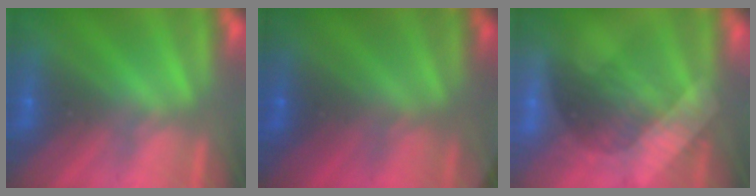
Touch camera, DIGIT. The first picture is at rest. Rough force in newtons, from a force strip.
{"total": 2.8}
{"total": 3.0}